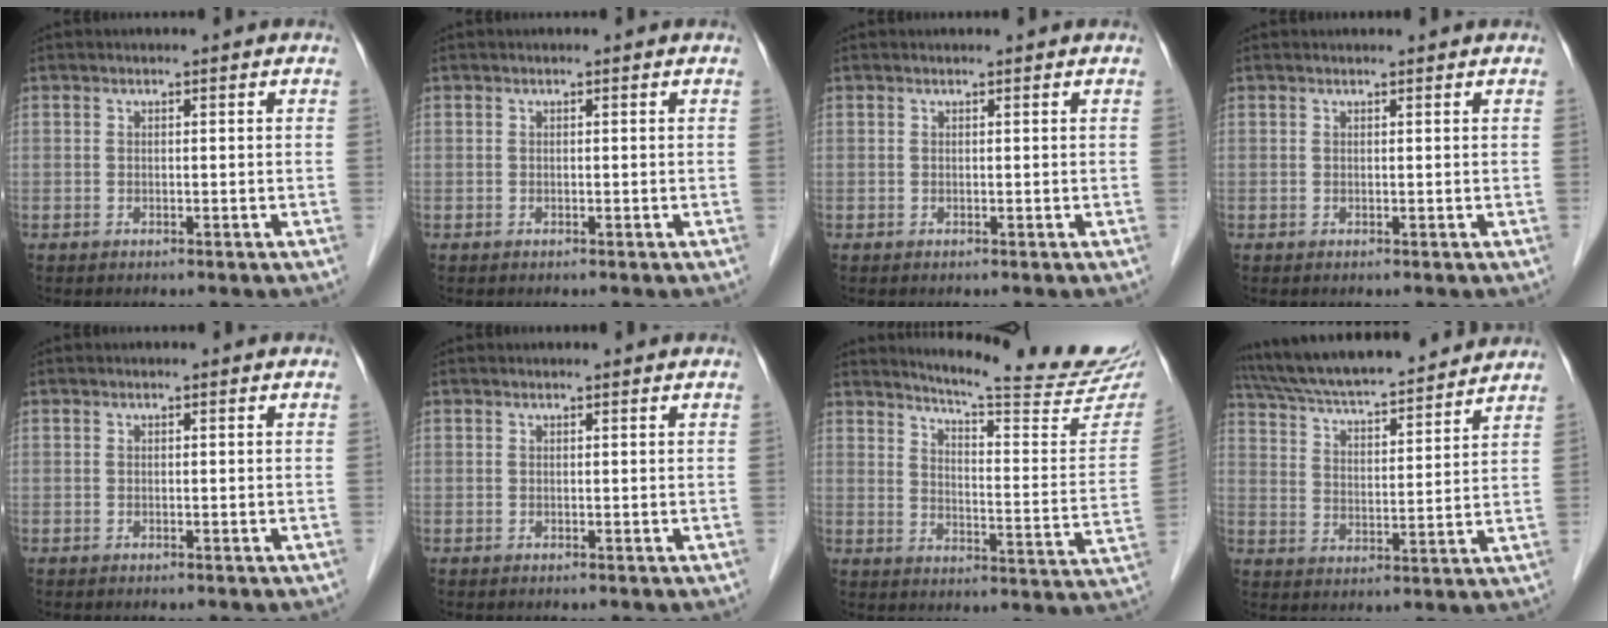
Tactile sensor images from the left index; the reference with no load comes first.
{"total": 0.0}
{"total": 0.6, "force": [0.6, 0.0, 0.1], "torque": [-0.004, 0.004, 0.008]}
{"total": 1.2, "force": [1.2, 0.1, 0.1], "torque": [-0.009, 0.010, 0.016]}
{"total": 0.0}
{"total": 0.9, "force": [0.9, 0.1, 0.1], "torque": [-0.008, 0.007, 0.012]}
{"total": 20.8, "force": [19.5, -0.1, 7.3], "torque": [-0.108, -0.102, 0.239]}
{"total": 19.9, "force": [18.0, 2.3, 8.0], "torque": [-0.142, 0.027, 0.280]}